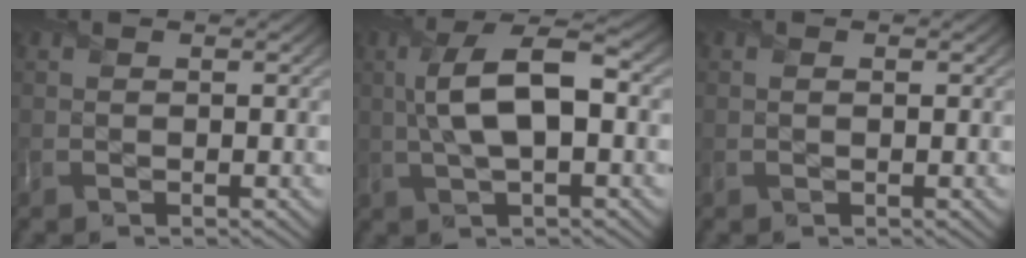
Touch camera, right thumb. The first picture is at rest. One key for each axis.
{"total": 8.5, "fx": 0.5, "fy": 3.2, "fz": 7.9, "tx": -0.161, "ty": 0.014, "tz": 0.004}
{"total": 0.0}